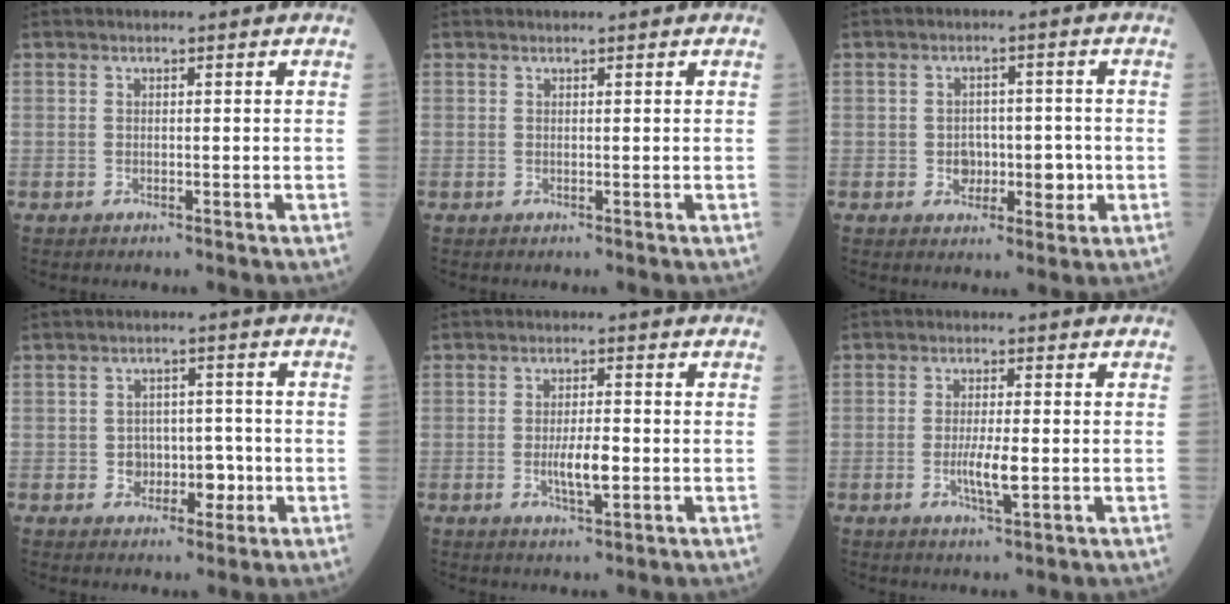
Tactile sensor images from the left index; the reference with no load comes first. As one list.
[{"total": 0.9, "force": [0.9, 0.1, 0.2], "torque": [-0.001, 0.008, 0.015]}, {"total": 4.6, "force": [-1.0, 3.2, 3.2], "torque": [-0.030, 0.008, -0.009]}, {"total": 4.3, "force": [-1.1, 3.4, 2.3], "torque": [-0.021, 0.010, -0.013]}, {"total": 4.2, "force": [-0.9, 0.9, 4.0], "torque": [-0.071, -0.004, -0.013]}, {"total": 4.0, "force": [-0.9, 0.5, 3.8], "torque": [-0.070, -0.007, -0.013]}]